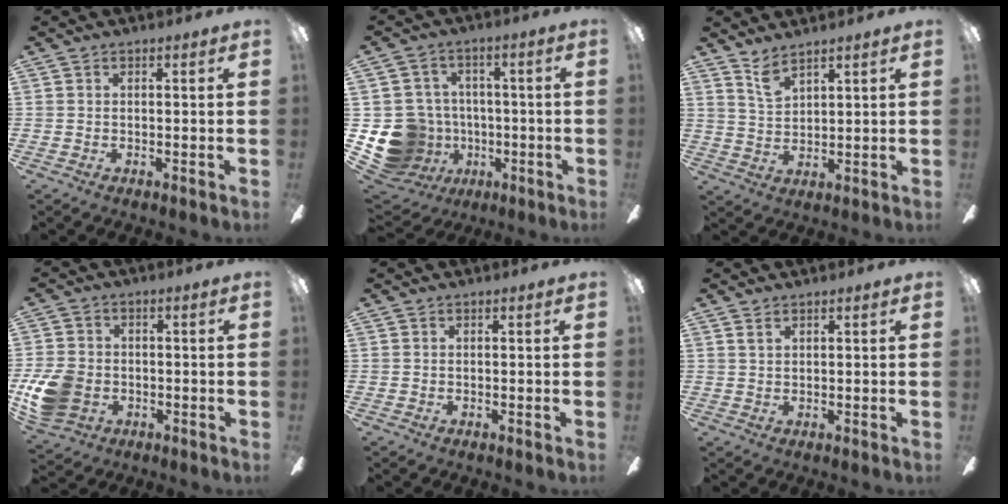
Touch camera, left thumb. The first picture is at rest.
{"total": 14.4, "force": [-4.0, 13.1, 4.6], "torque": [-0.120, 0.027, -0.048]}
{"total": 5.2, "force": [4.4, 1.4, 2.4], "torque": [-0.058, -0.018, 0.081]}
{"total": 10.9, "force": [-3.1, 8.5, 6.1], "torque": [-0.133, 0.023, -0.053]}
{"total": 0.0}
{"total": 1.6, "force": [1.0, 0.9, 0.9], "torque": [-0.013, -0.002, 0.016]}